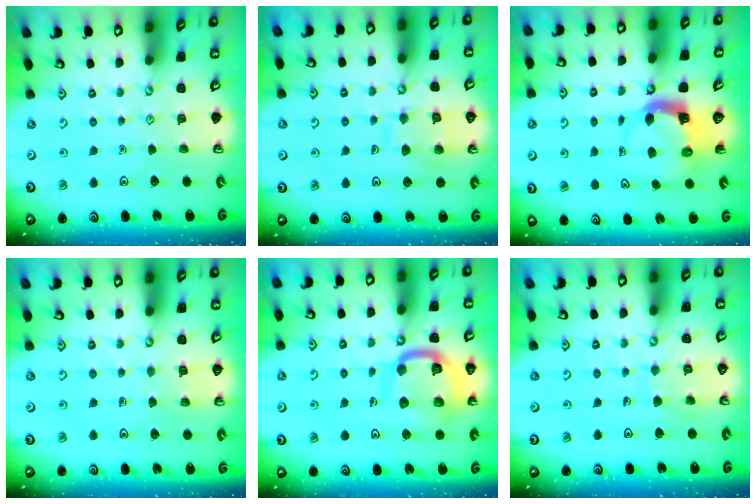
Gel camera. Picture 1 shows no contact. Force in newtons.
{"total": 10.6, "press": 10.6, "slide": 0.9}
{"total": 4.1, "press": 4.0, "slide": 0.8}
{"total": 3.6, "press": 3.6, "slide": 0.3}
{"total": 14.5, "press": 14.4, "slide": 1.6}
{"total": 7.3, "press": 7.3, "slide": 0.7}